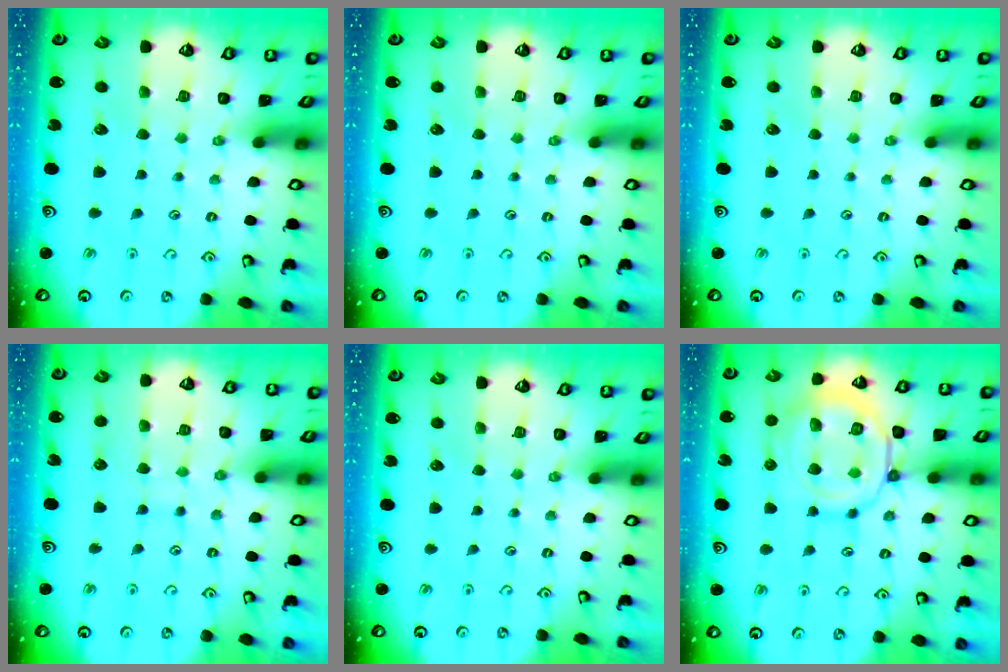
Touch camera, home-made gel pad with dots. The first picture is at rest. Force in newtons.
{"total": 0.0}
{"total": 0.0}
{"total": 7.6, "press": 7.6, "slide": 0.6}
{"total": 0.0}
{"total": 16.7, "press": 16.6, "slide": 1.7}